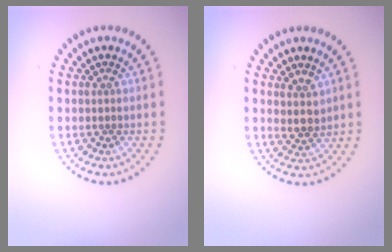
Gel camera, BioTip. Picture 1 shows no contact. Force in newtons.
{"total": 2.1, "press": 1.6, "slide": 1.3}